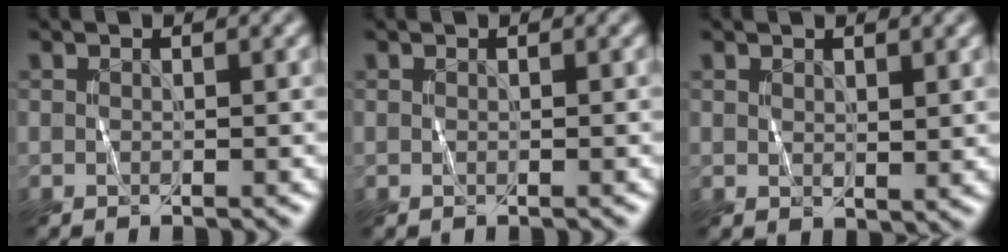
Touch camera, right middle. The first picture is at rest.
{"total": 0.0}
{"total": 1.4, "force": [0.9, 0.7, 0.8], "torque": [-0.013, -0.007, 0.022]}